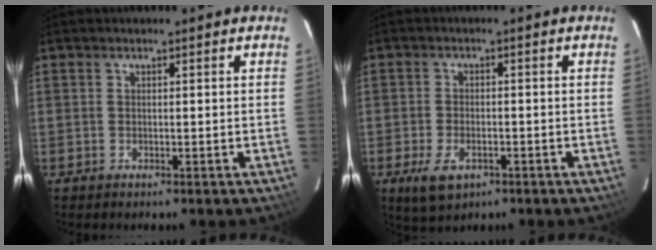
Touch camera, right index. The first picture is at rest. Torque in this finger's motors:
{"motor_torque": [0.58, -0.51, 0.08, 0.04]}